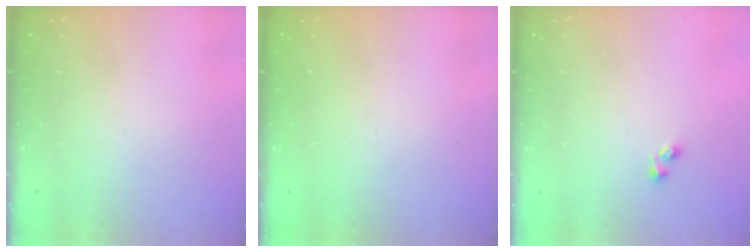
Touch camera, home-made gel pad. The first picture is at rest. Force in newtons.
{"total": 0.7, "press": 0.6, "slide": 0.4}
{"total": 2.6, "press": 2.3, "slide": 1.2}